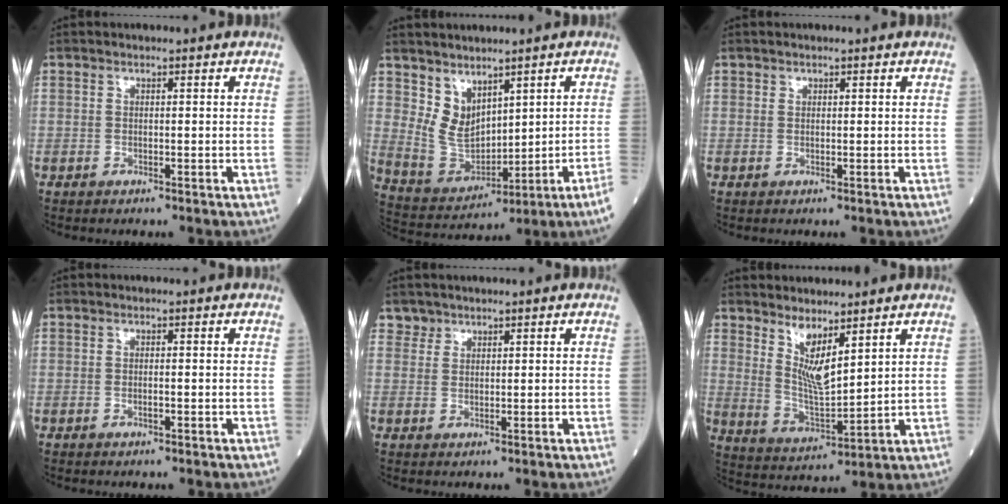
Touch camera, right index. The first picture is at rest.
{"total": 6.4, "force": [2.3, 2.5, 5.4], "torque": [-0.108, 0.001, 0.069]}
{"total": 0.0}
{"total": 0.6, "force": [-0.2, 0.1, 0.5], "torque": [-0.015, 0.000, 0.000]}
{"total": 1.5, "force": [1.2, 0.8, -0.4], "torque": [0.015, 0.004, 0.019]}
{"total": 6.9, "force": [4.1, 1.4, 5.3], "torque": [-0.108, -0.018, 0.089]}